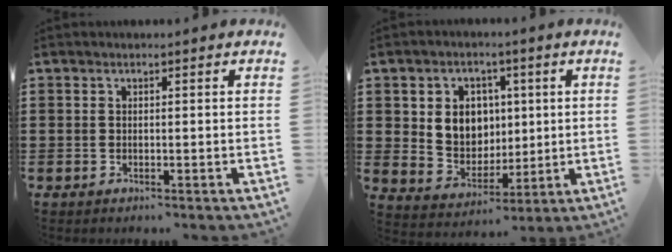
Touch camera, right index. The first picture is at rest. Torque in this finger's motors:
{"motor_torque": [1.14, -0.42, 0.53, 0.07]}